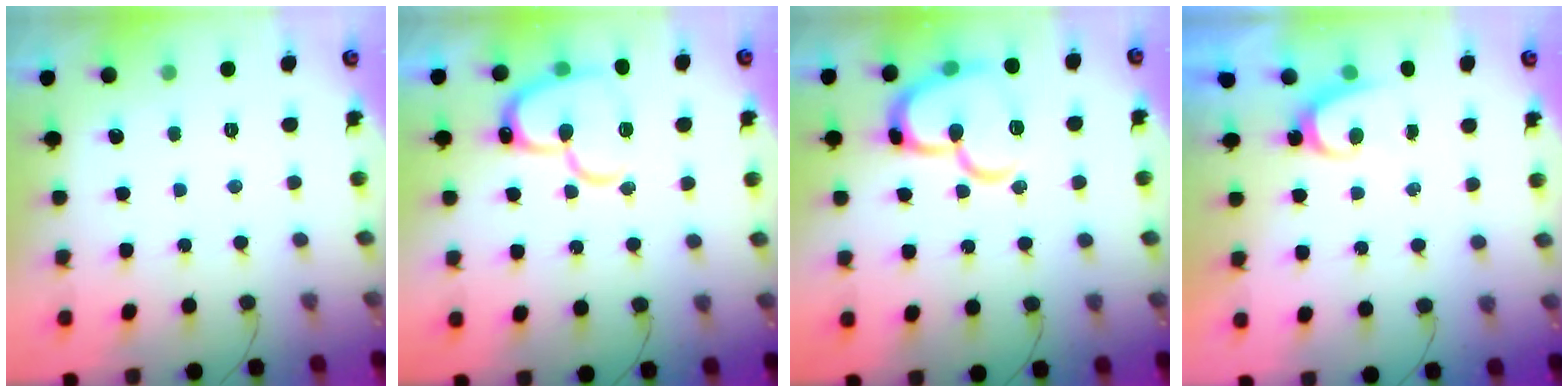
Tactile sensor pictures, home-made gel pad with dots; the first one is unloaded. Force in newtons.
{"total": 17.9, "press": 17.7, "slide": 2.4}
{"total": 17.5, "press": 17.4, "slide": 2.1}
{"total": 4.0, "press": 4.0, "slide": 0.3}